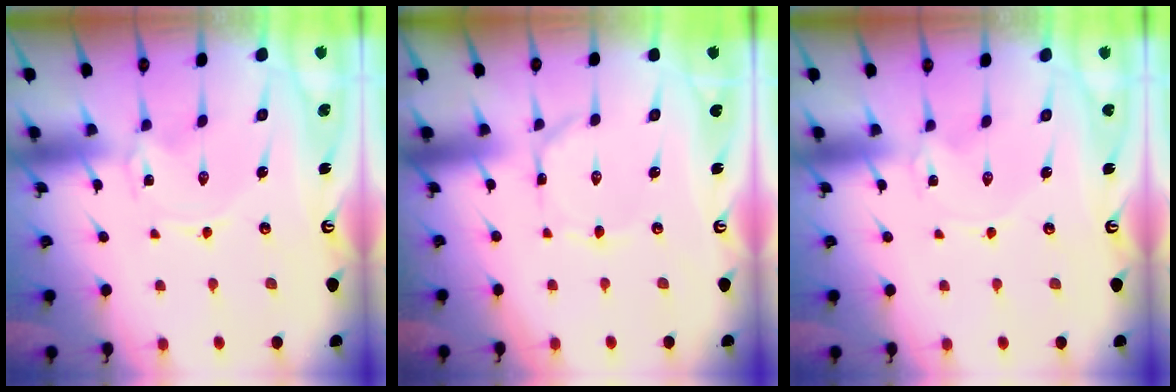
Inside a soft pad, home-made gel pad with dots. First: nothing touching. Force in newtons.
{"total": 0.9, "press": 0.9, "slide": 0.0}
{"total": 0.7, "press": 0.7, "slide": 0.1}